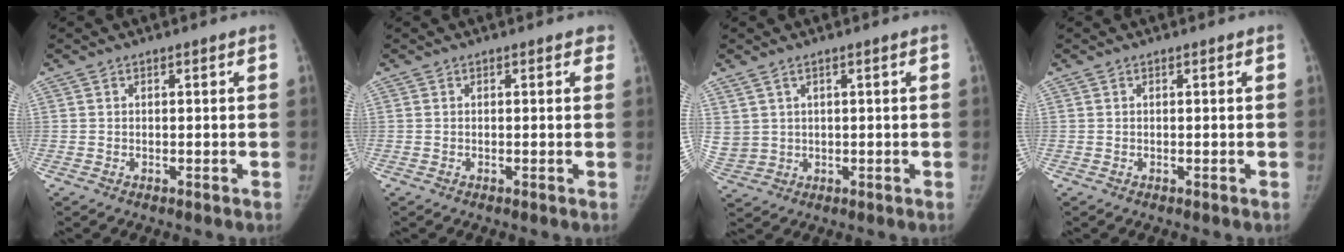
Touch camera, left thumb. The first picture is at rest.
{"total": 0.9, "force": [0.6, 0.6, 0.3], "torque": [0.010, -0.001, -0.001]}
{"total": 5.0, "force": [2.3, 3.6, 2.6], "torque": [-0.058, -0.006, 0.060]}
{"total": 0.0}